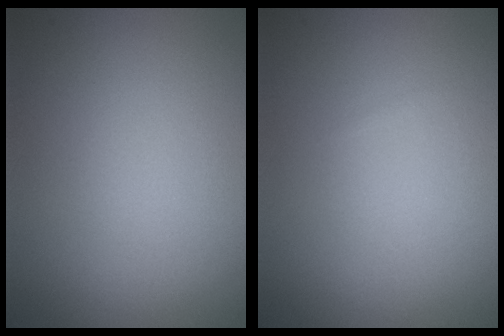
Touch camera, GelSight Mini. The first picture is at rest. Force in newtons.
{"total": 0.0}